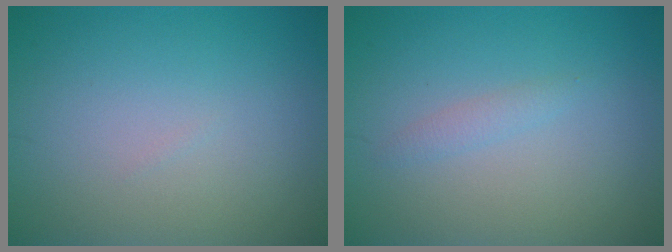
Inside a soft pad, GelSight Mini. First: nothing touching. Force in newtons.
{"total": 0.9, "press": 0.9, "slide": 0.1}